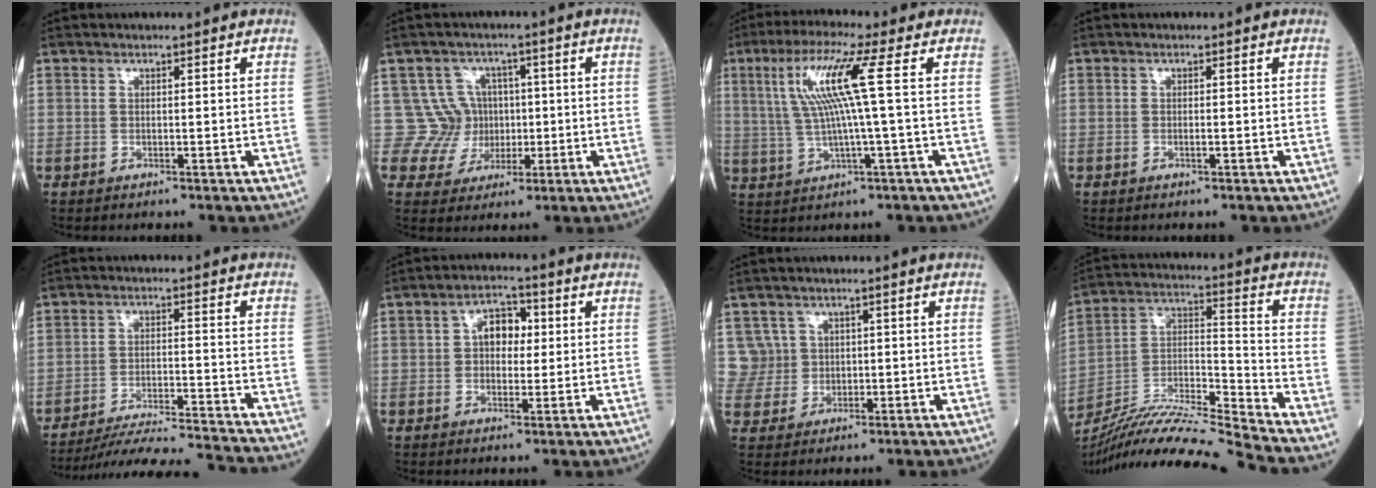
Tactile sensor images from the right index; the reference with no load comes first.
{"total": 6.9, "force": [0.8, 6.8, -0.7], "torque": [0.030, 0.022, 0.019]}
{"total": 9.5, "force": [2.0, -1.1, 9.3], "torque": [-0.186, 0.016, 0.041]}
{"total": 0.5, "force": [-0.2, -0.1, 0.5], "torque": [-0.012, 0.000, -0.003]}
{"total": 17.7, "force": [-16.8, -1.2, 5.4], "torque": [-0.088, -0.030, -0.248]}
{"total": 5.2, "force": [0.8, 3.2, 4.0], "torque": [-0.068, 0.019, 0.011]}
{"total": 5.2, "force": [1.5, 5.0, -0.5], "torque": [0.022, 0.020, 0.034]}
{"total": 17.7, "force": [-16.6, -2.6, 5.7], "torque": [-0.096, 0.014, -0.296]}